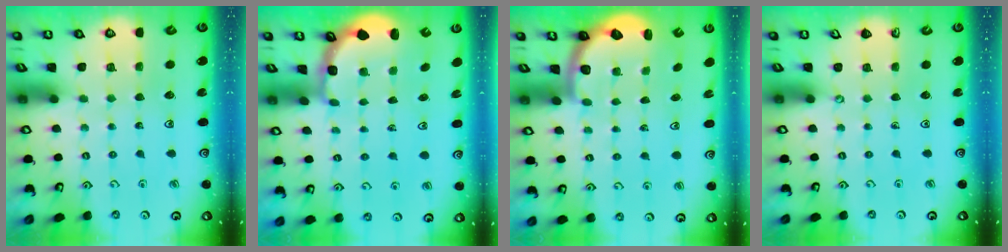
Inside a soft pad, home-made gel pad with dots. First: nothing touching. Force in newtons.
{"total": 2.4, "press": 1.8, "slide": 1.7}
{"total": 2.7, "press": 2.0, "slide": 1.7}
{"total": 0.0}